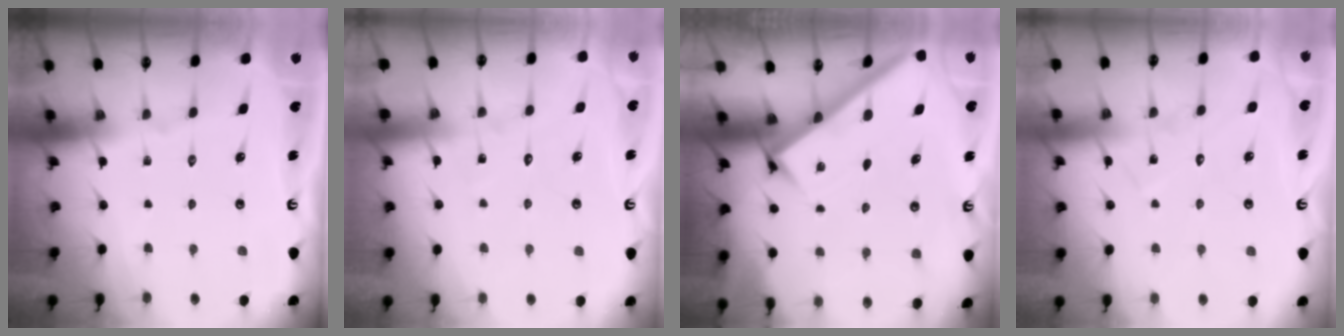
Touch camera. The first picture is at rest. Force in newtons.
{"total": 5.9, "press": 5.9, "slide": 0.5}
{"total": 2.7, "press": 2.6, "slide": 0.3}
{"total": 8.0, "press": 8.0, "slide": 0.4}